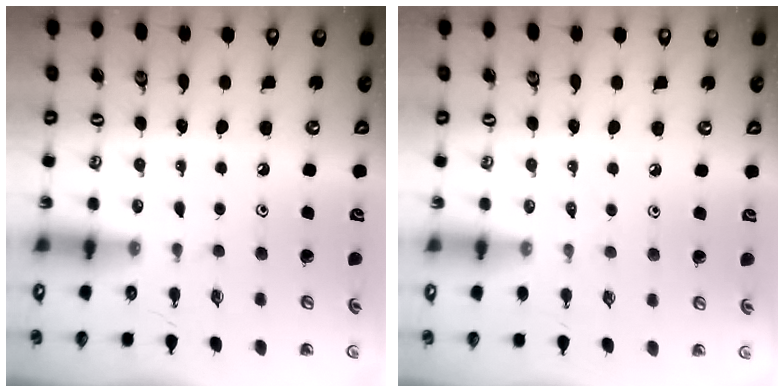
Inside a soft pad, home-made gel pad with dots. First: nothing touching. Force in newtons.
{"total": 0.0}